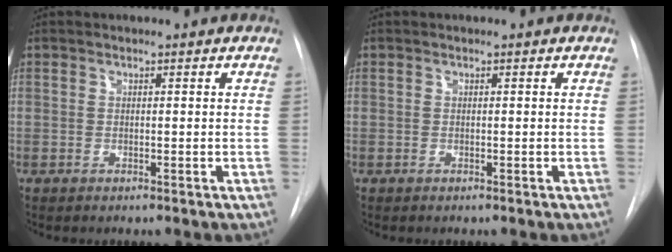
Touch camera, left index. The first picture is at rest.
{"total": 0.0}